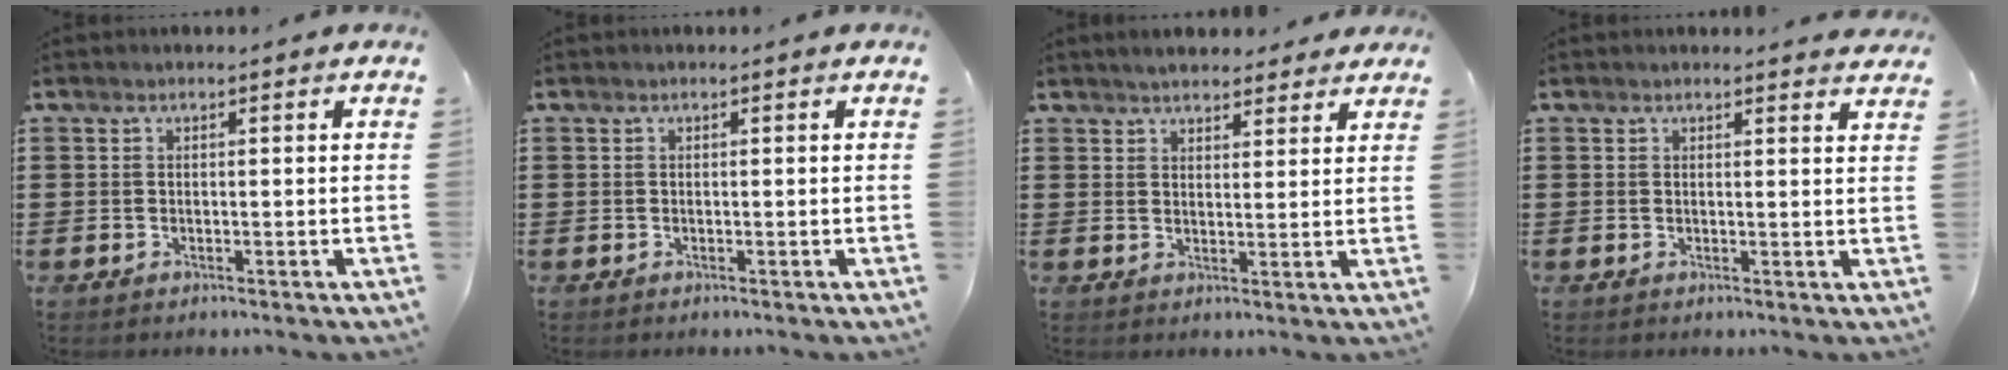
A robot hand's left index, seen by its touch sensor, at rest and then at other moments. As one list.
[{"total": 0.0}, {"total": 3.4, "force": [3.3, 0.8, 0.5], "torque": [-0.018, -0.004, 0.061]}, {"total": 1.5, "force": [1.4, -0.1, 0.4], "torque": [-0.002, -0.004, 0.025]}]